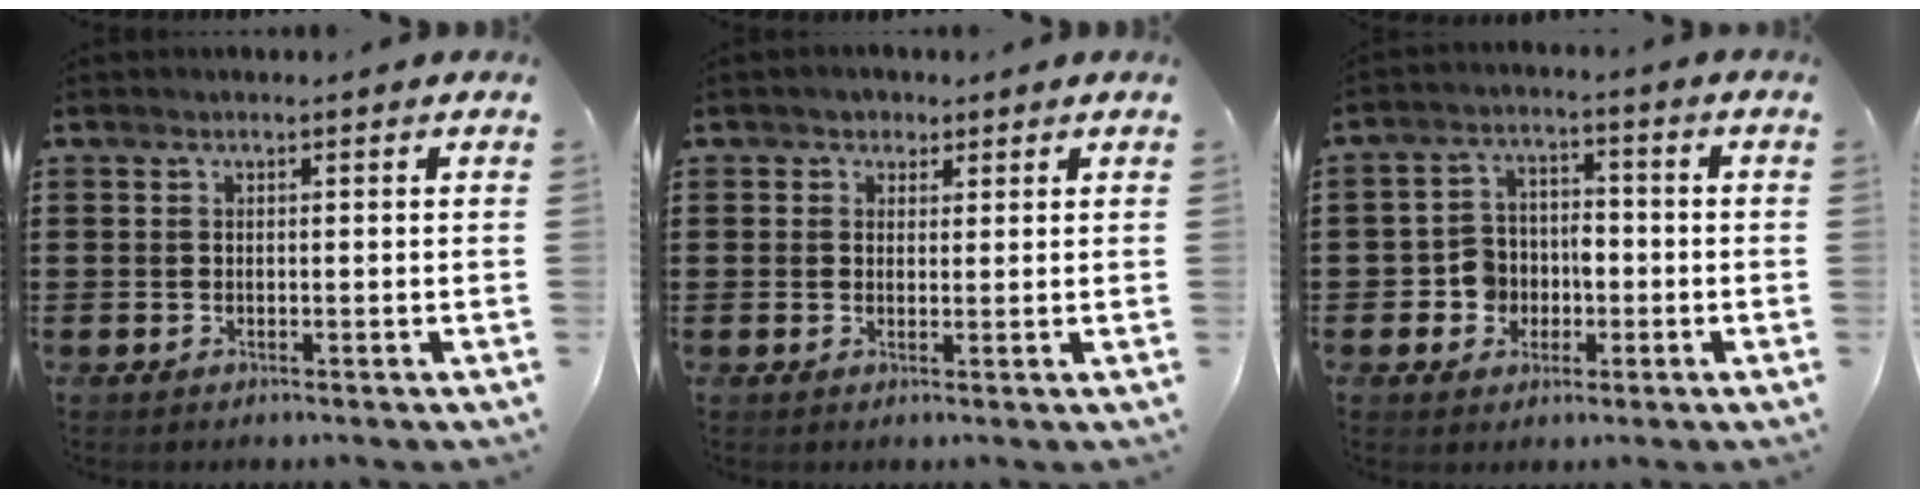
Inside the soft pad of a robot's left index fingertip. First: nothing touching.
{"total": 1.7, "force": [1.1, 1.3, 0.1], "torque": [-0.008, 0.007, 0.020]}
{"total": 5.3, "force": [-1.5, 4.7, 1.8], "torque": [-0.046, 0.014, -0.028]}